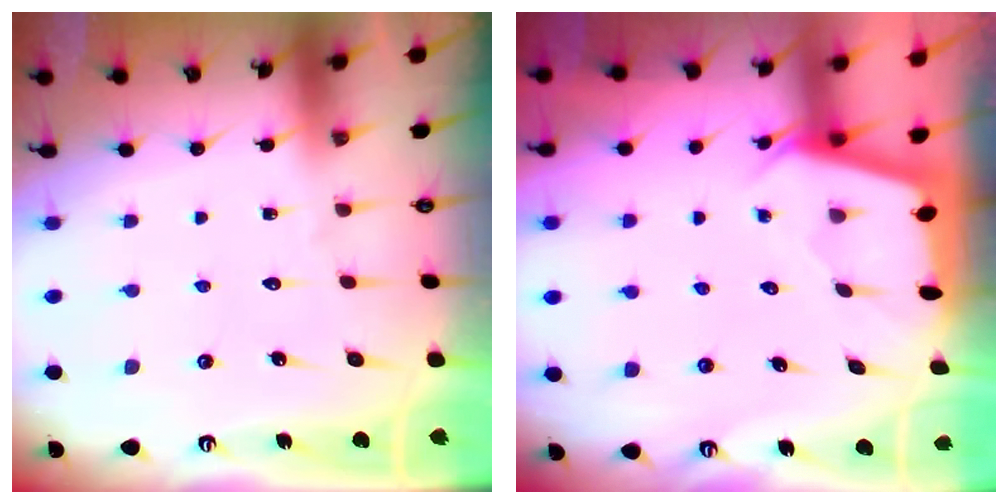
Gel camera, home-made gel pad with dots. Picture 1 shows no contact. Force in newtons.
{"total": 2.0, "press": 2.0, "slide": 0.3}